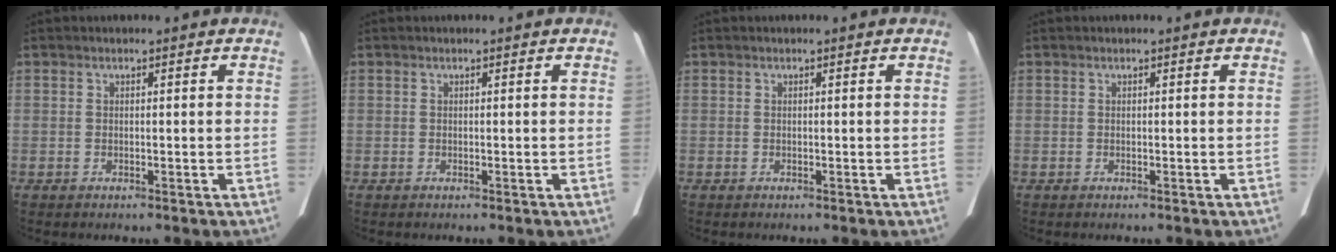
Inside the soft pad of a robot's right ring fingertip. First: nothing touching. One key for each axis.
{"total": 0.0}
{"total": 0.0}
{"total": 0.0}